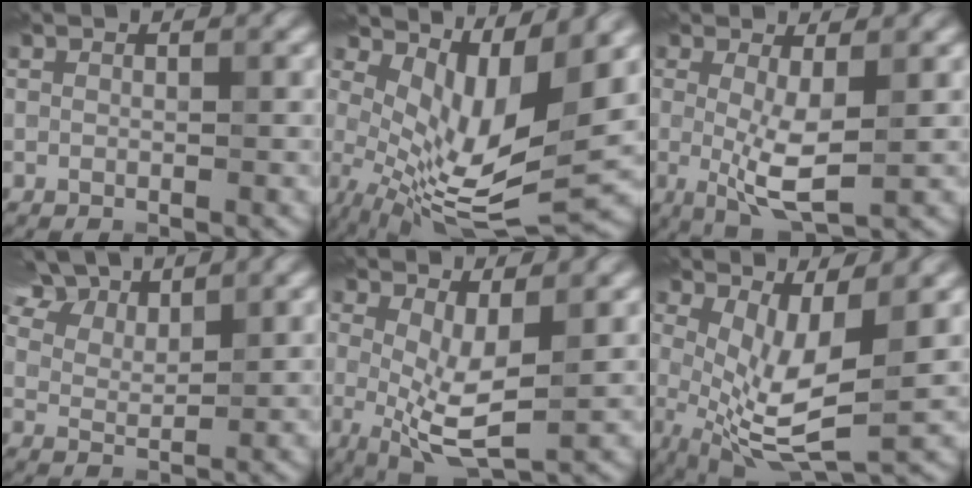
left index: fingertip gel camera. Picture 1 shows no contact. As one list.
[{"total": 9.3, "force": [1.4, 3.6, 8.5], "torque": [-0.158, -0.019, 0.033]}, {"total": 4.7, "force": [-0.1, 1.1, 4.6], "torque": [-0.088, -0.011, -0.001]}, {"total": 7.6, "force": [6.1, 3.0, 3.4], "torque": [-0.084, 0.016, 0.109]}, {"total": 5.3, "force": [0.2, 1.7, 5.0], "torque": [-0.097, -0.011, 0.006]}, {"total": 6.8, "force": [0.9, 2.1, 6.3], "torque": [-0.127, -0.015, 0.020]}]